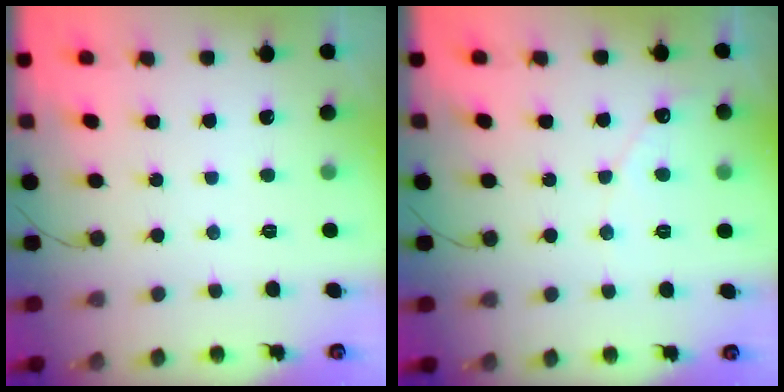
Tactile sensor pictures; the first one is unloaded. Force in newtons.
{"total": 3.7, "press": 3.6, "slide": 0.4}